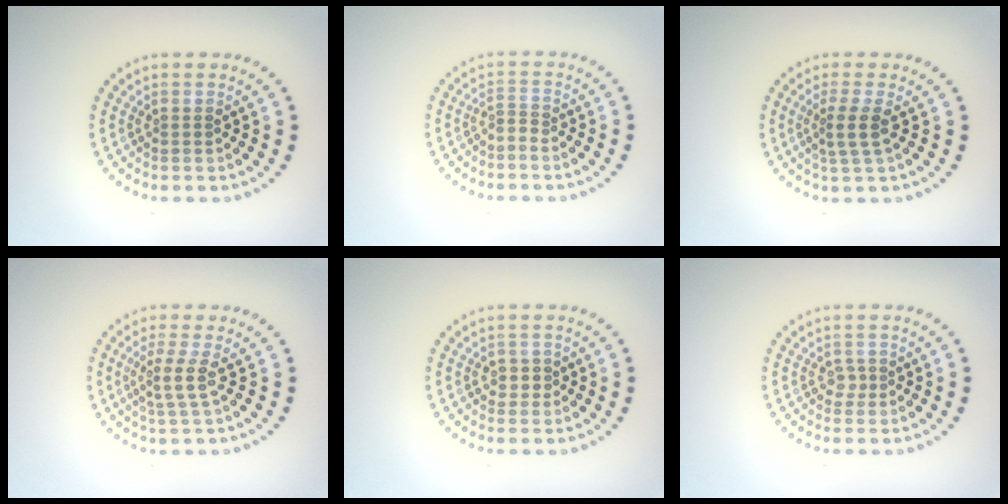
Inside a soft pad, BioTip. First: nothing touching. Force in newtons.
{"total": 1.0, "press": 0.4, "slide": 1.0}
{"total": 2.3, "press": 1.8, "slide": 1.3}
{"total": 2.4, "press": 1.8, "slide": 1.6}
{"total": 1.3, "press": 1.1, "slide": 0.7}
{"total": 1.0, "press": 0.7, "slide": 0.6}